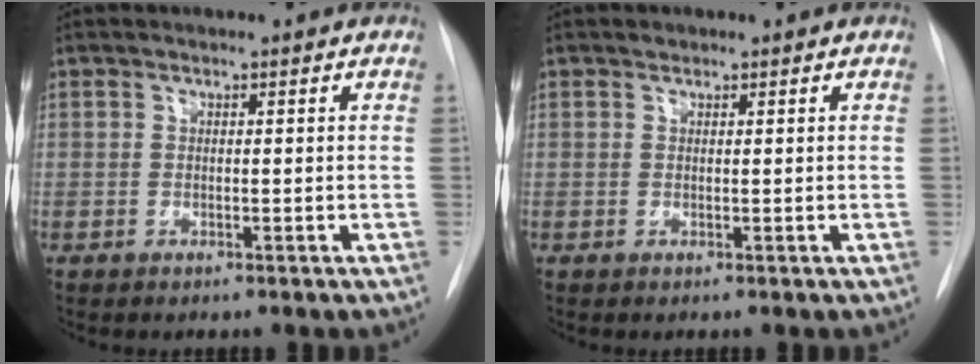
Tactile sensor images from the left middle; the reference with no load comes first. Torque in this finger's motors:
{"motor_torque": [0.04, -0.04, 0.01, 0.00]}